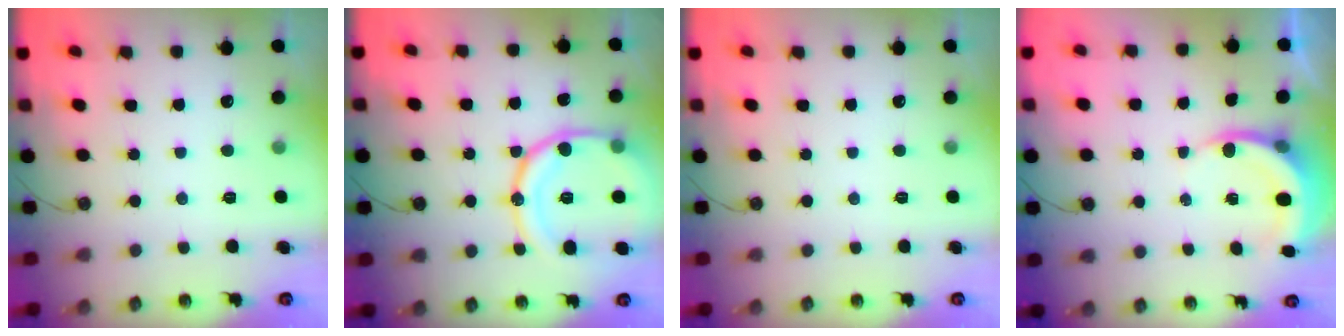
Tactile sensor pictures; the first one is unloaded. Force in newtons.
{"total": 17.9, "press": 17.8, "slide": 2.1}
{"total": 0.0}
{"total": 4.6, "press": 4.6, "slide": 0.4}